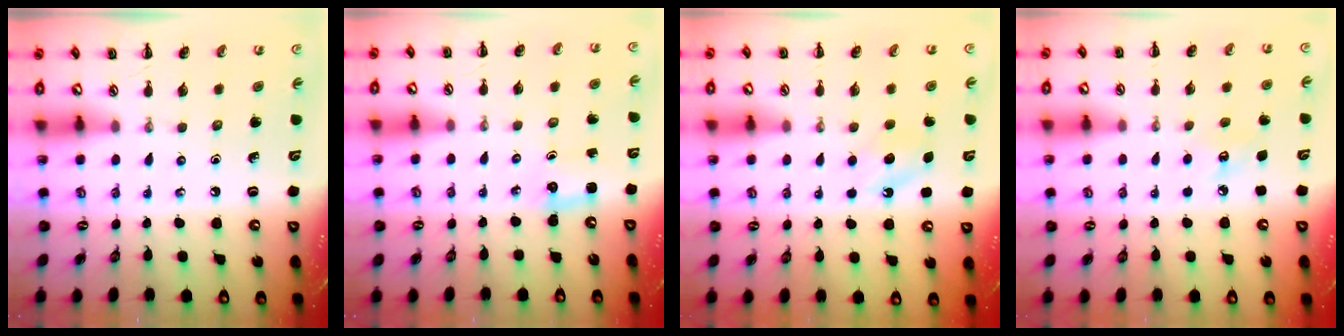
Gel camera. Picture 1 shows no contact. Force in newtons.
{"total": 1.8, "press": 1.7, "slide": 0.5}
{"total": 6.0, "press": 5.8, "slide": 1.7}
{"total": 5.3, "press": 5.1, "slide": 1.3}